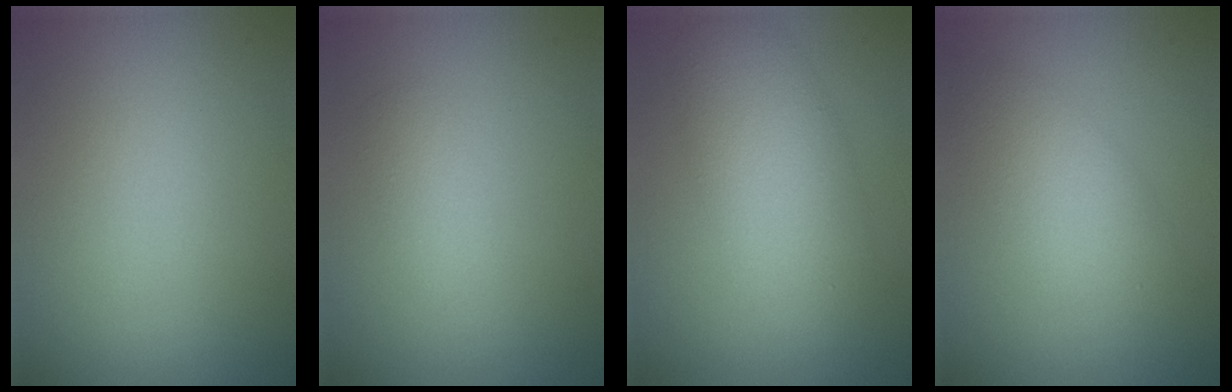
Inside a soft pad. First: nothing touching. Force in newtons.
{"total": 1.8, "press": 1.8, "slide": 0.0}
{"total": 5.5, "press": 5.5, "slide": 0.4}
{"total": 3.6, "press": 3.6, "slide": 0.3}